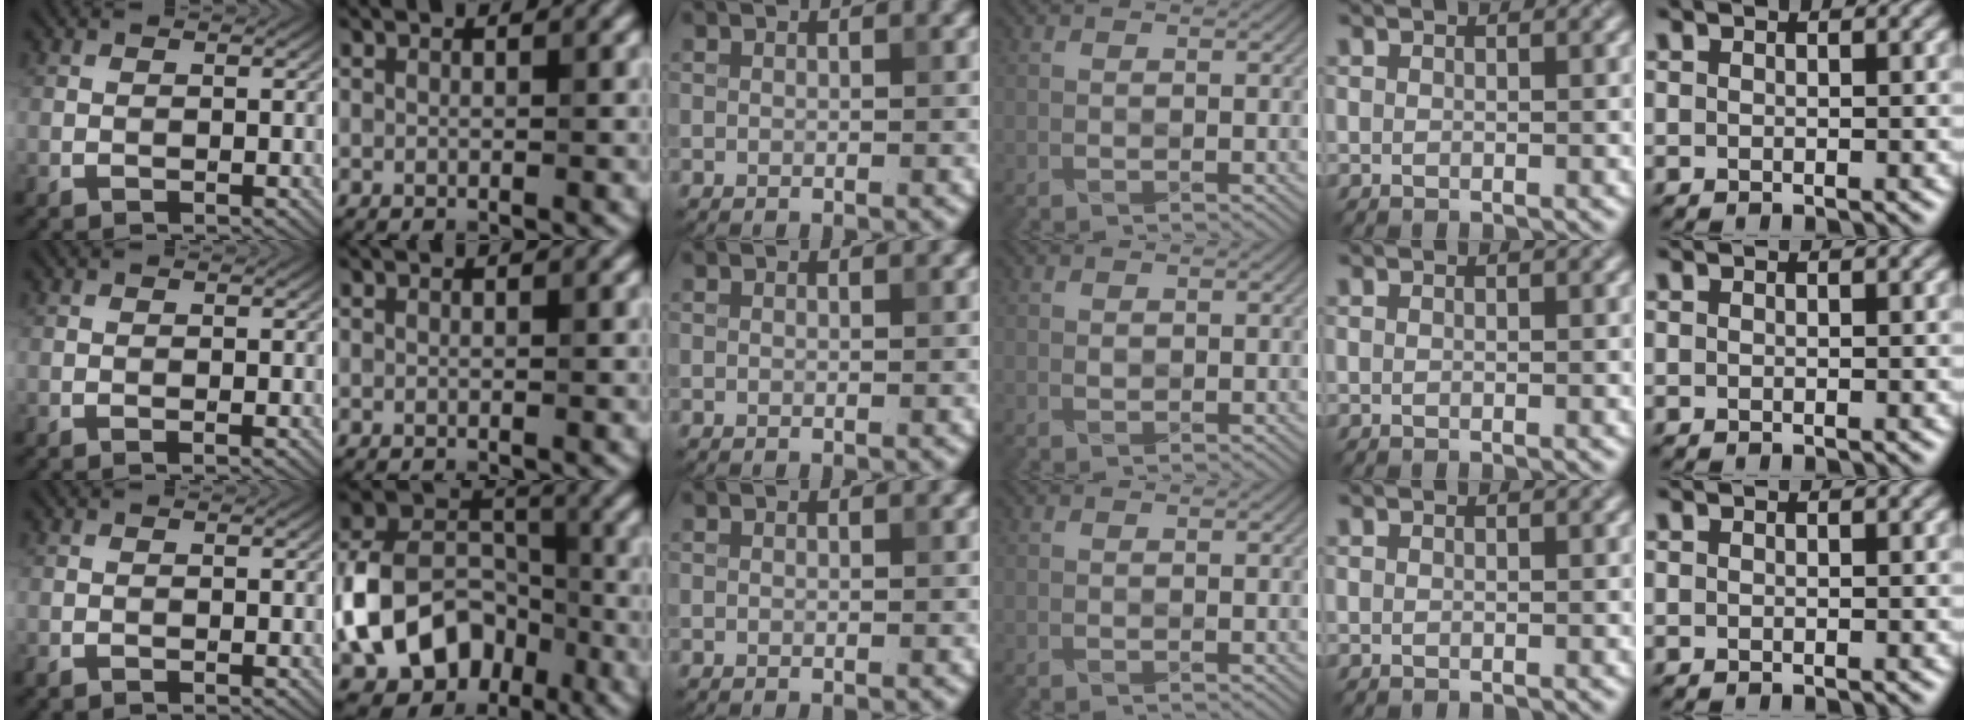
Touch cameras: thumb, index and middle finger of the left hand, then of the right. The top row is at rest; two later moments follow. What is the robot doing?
{"motion": "wrap", "object": "cellophane"}